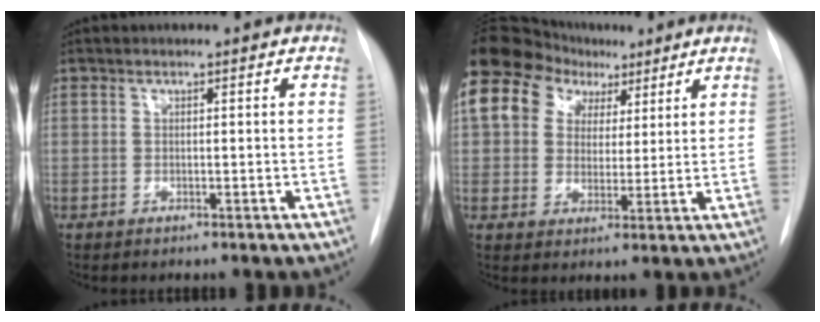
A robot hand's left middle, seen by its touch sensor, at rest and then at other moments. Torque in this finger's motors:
{"motor_torque": [1.16, -0.61, 1.05, 0.21]}